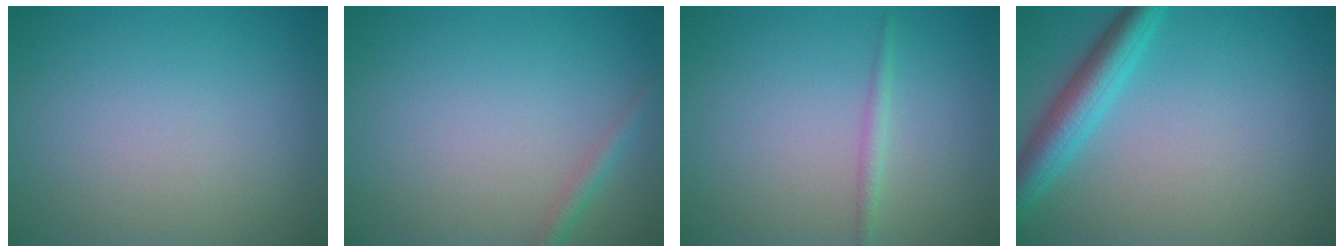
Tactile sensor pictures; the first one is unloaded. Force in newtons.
{"total": 1.3, "press": 1.3, "slide": 0.1}
{"total": 1.1, "press": 1.1, "slide": 0.1}
{"total": 4.1, "press": 4.1, "slide": 0.2}